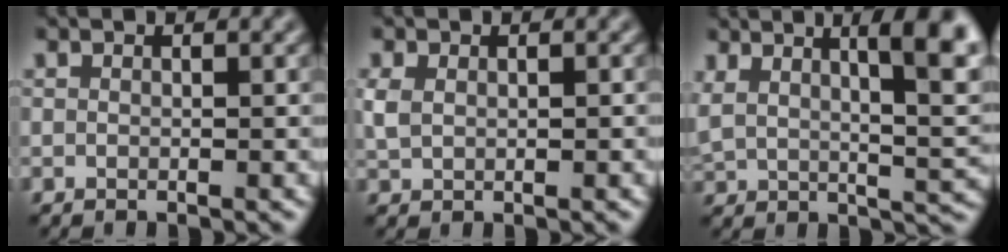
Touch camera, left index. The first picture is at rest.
{"total": 1.5, "force": [0.1, 1.1, 1.0], "torque": [-0.028, -0.001, 0.009]}
{"total": 10.1, "force": [4.6, 3.4, 8.3], "torque": [-0.103, 0.017, 0.070]}